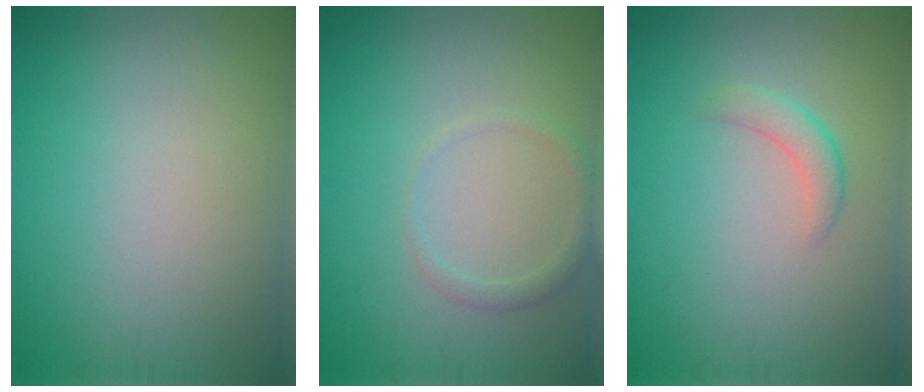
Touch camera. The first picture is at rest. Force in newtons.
{"total": 1.3, "press": 1.3, "slide": 0.0}
{"total": 1.8, "press": 1.8, "slide": 0.0}